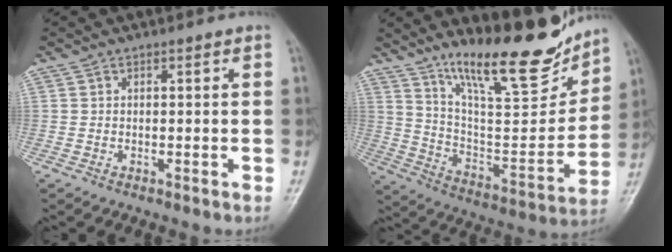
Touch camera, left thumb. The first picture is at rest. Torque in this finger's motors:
{"motor_torque": [0.19, 0.11, 1.41, -1.37, 0.14]}